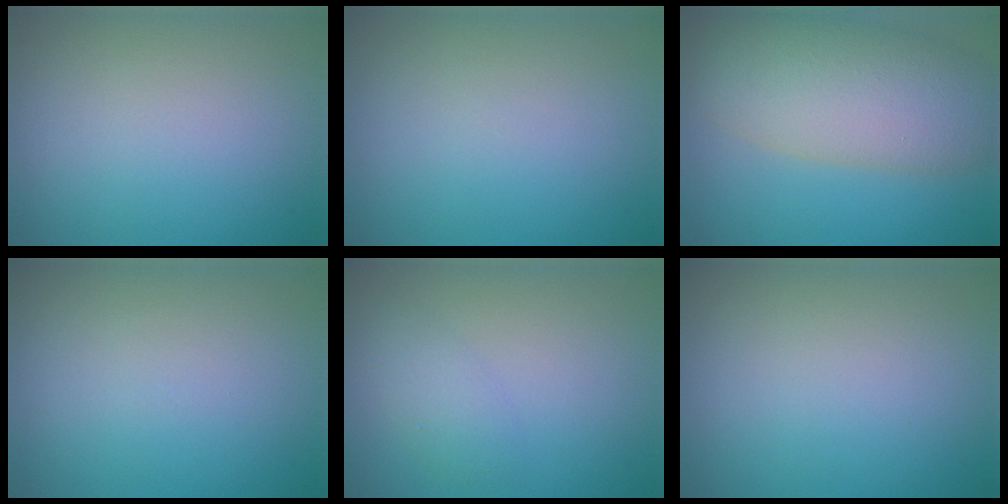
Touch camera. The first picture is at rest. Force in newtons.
{"total": 0.0}
{"total": 8.7, "press": 8.7, "slide": 0.7}
{"total": 0.0}
{"total": 1.9, "press": 1.9, "slide": 0.1}
{"total": 0.0}